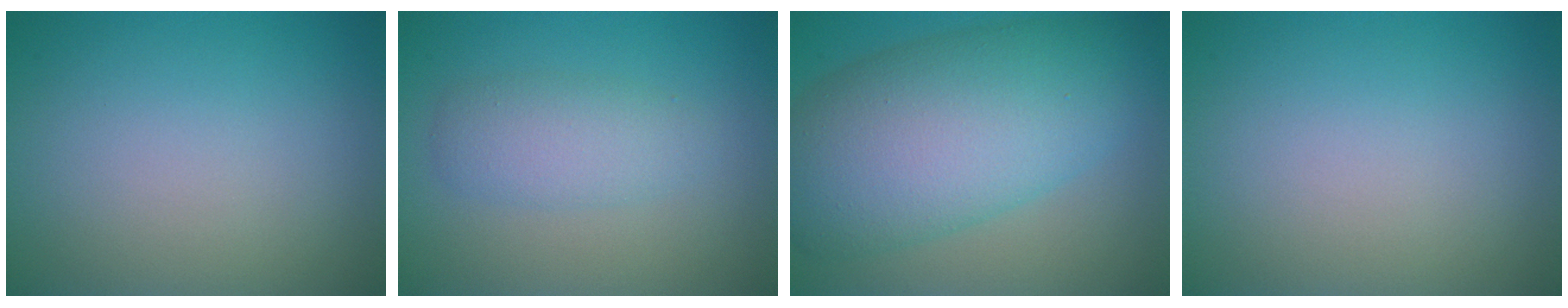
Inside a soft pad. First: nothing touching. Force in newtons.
{"total": 2.9, "press": 2.9, "slide": 0.1}
{"total": 11.2, "press": 11.2, "slide": 0.3}
{"total": 0.0}